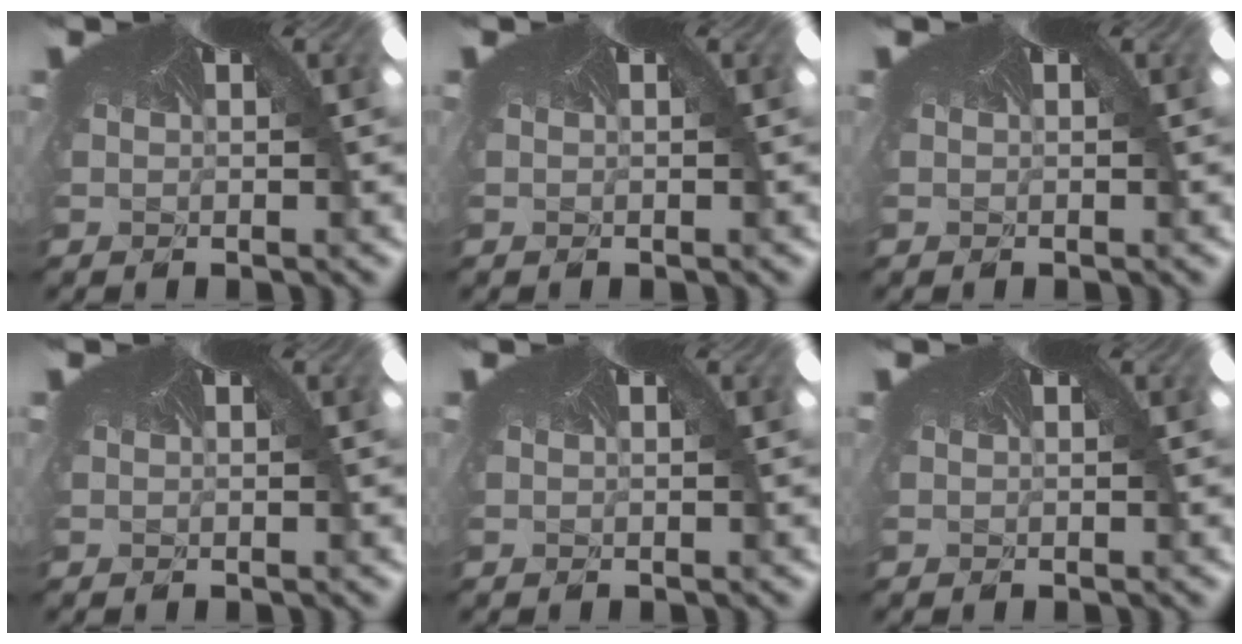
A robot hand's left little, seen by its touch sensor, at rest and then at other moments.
{"total": 0.0}
{"total": 0.0}
{"total": 0.0}
{"total": 0.0}
{"total": 0.0}